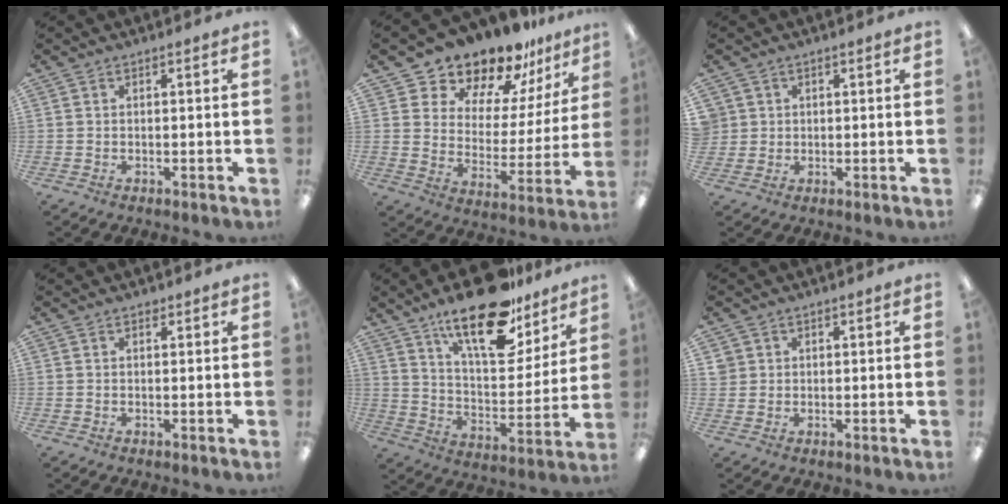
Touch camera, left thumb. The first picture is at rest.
{"total": 13.2, "force": [12.1, 5.0, 2.2], "torque": [-0.056, -0.103, 0.223]}
{"total": 2.7, "force": [0.8, 2.6, -0.3], "torque": [0.005, 0.002, 0.012]}
{"total": 0.9, "force": [0.7, 0.4, 0.4], "torque": [-0.001, -0.002, 0.010]}
{"total": 21.5, "force": [15.1, 8.5, 12.7], "torque": [-0.202, -0.090, 0.257]}
{"total": 2.2, "force": [0.8, 2.0, 0.2], "torque": [-0.007, 0.004, 0.015]}